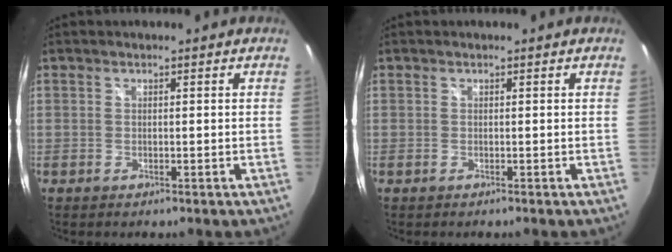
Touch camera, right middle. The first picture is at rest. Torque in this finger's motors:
{"motor_torque": [0.04, 0.07, 0.00, 0.00]}